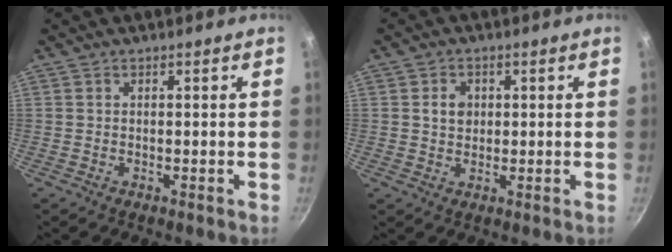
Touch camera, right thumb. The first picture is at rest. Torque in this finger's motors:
{"motor_torque": [0.21, 0.31, 0.71, 0.25, -0.07]}